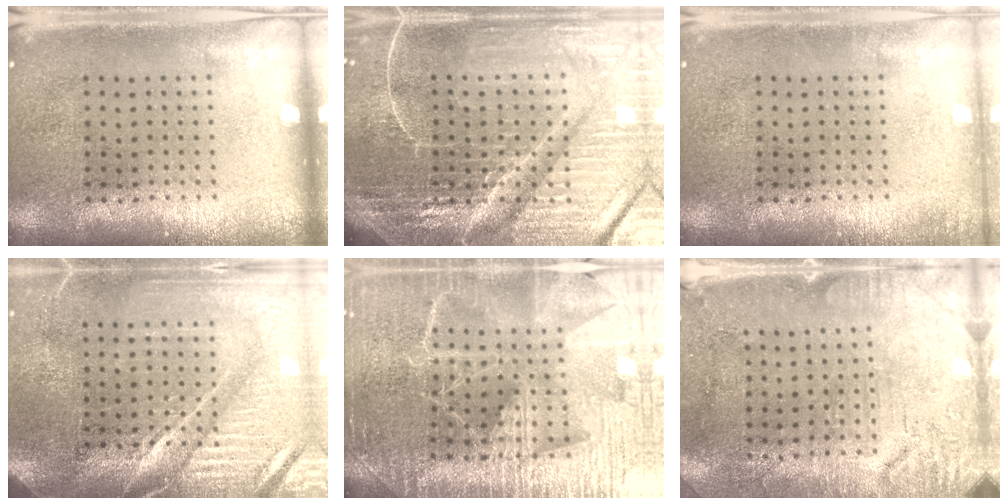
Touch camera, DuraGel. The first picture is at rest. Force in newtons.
{"total": 7.1, "press": 6.1, "slide": 3.5}
{"total": 0.7, "press": 0.7, "slide": 0.1}
{"total": 4.2, "press": 3.8, "slide": 1.7}
{"total": 4.8, "press": 4.5, "slide": 1.7}
{"total": 3.1, "press": 2.6, "slide": 1.7}